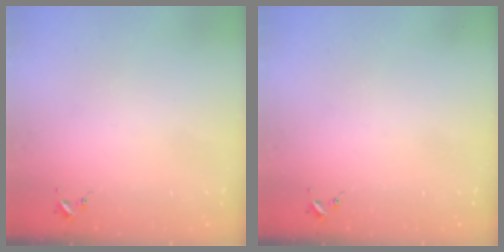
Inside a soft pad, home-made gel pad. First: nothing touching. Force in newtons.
{"total": 0.0}